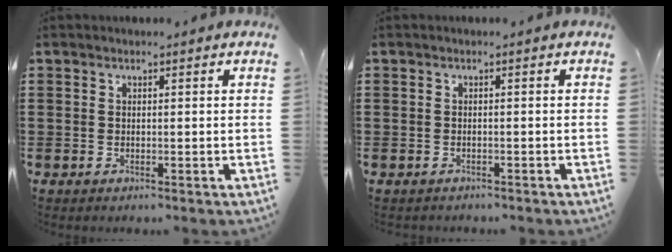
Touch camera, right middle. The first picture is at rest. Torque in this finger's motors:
{"motor_torque": [0.73, -0.48, -0.02, 0.00]}